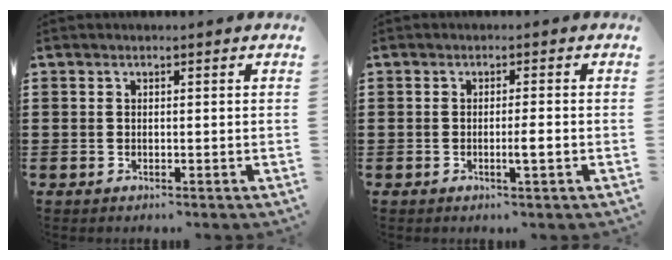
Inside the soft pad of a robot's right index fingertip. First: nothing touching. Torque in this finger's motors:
{"motor_torque": [1.02, 0.13, 0.11, 0.08]}